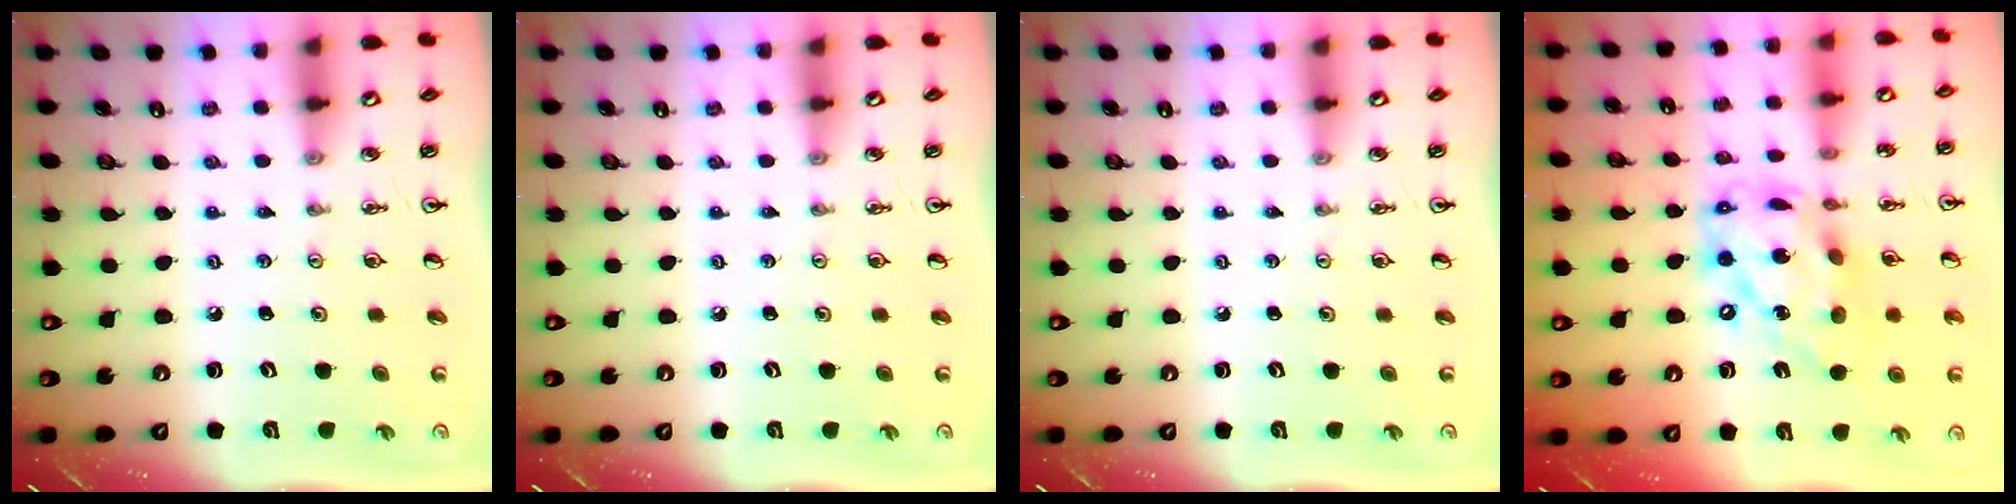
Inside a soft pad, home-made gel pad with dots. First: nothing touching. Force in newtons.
{"total": 0.0}
{"total": 0.0}
{"total": 17.5, "press": 17.4, "slide": 1.4}